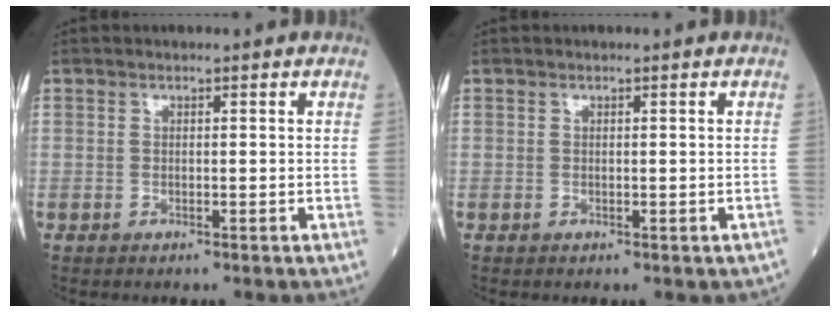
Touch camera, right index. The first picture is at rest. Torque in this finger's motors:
{"motor_torque": [-0.13, -0.06, 0.02, 0.01]}